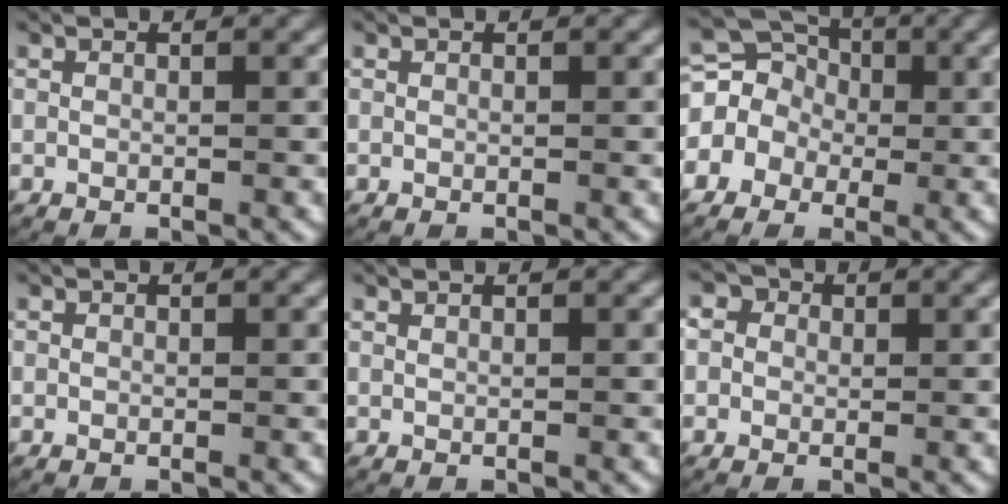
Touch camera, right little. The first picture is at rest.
{"total": 0.0}
{"total": 12.6, "force": [1.5, 10.9, 6.0], "torque": [-0.131, -0.011, 0.015]}
{"total": 0.0}
{"total": 0.0}
{"total": 4.0, "force": [1.2, 3.4, 1.7], "torque": [-0.037, 0.016, 0.002]}